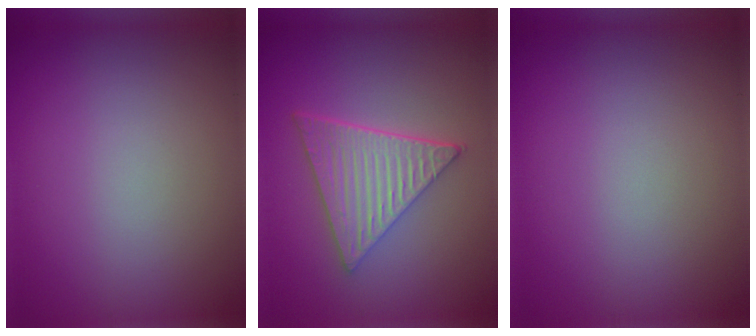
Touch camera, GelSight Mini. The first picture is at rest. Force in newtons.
{"total": 6.2, "press": 4.4, "slide": 4.4}
{"total": 0.0}